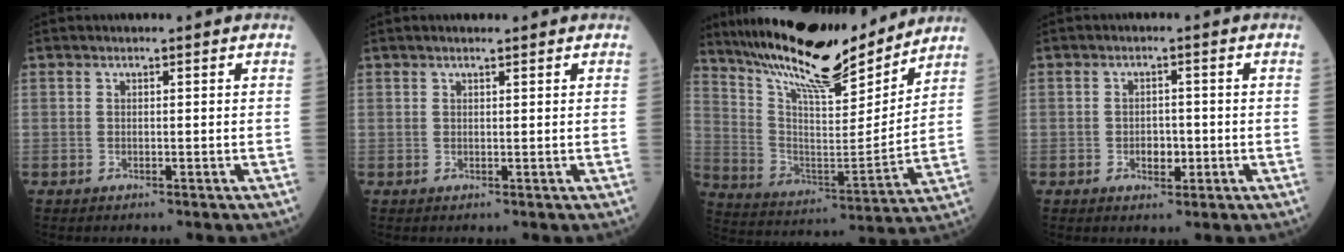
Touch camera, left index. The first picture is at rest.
{"total": 1.4, "force": [1.1, 0.1, 0.8], "torque": [-0.016, 0.009, 0.019]}
{"total": 19.6, "force": [17.2, 2.9, 8.9], "torque": [-0.163, -0.012, 0.289]}
{"total": 2.7, "force": [-0.8, 1.7, 2.0], "torque": [-0.029, 0.004, -0.008]}